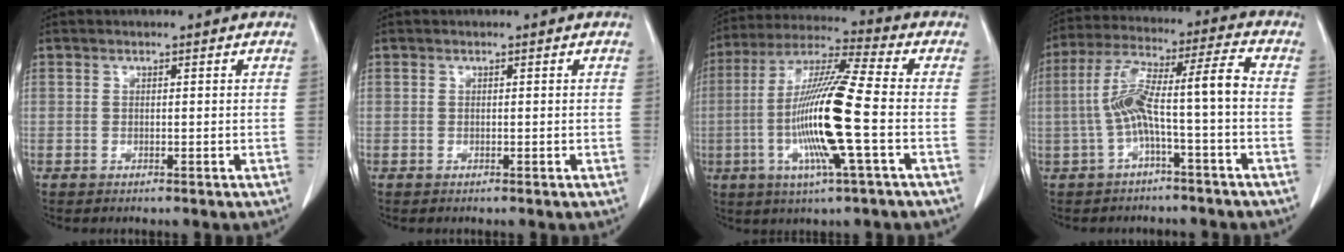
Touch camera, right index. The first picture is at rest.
{"total": 0.0}
{"total": 16.1, "force": [-3.1, 0.0, 15.8], "torque": [-0.316, -0.008, -0.068]}
{"total": 10.3, "force": [-1.9, 0.6, 10.1], "torque": [-0.198, 0.042, -0.037]}